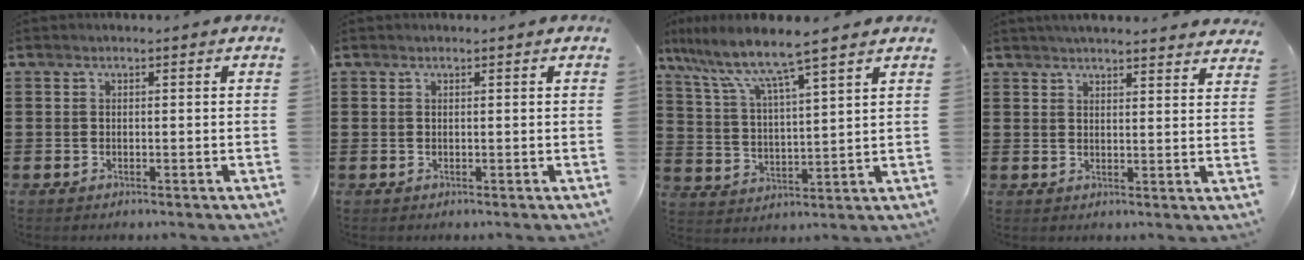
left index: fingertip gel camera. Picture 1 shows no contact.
{"total": 0.0}
{"total": 7.2, "force": [5.9, 0.3, 4.0], "torque": [-0.104, -0.036, 0.095]}
{"total": 3.5, "force": [3.4, -0.4, 0.5], "torque": [-0.020, -0.013, 0.062]}